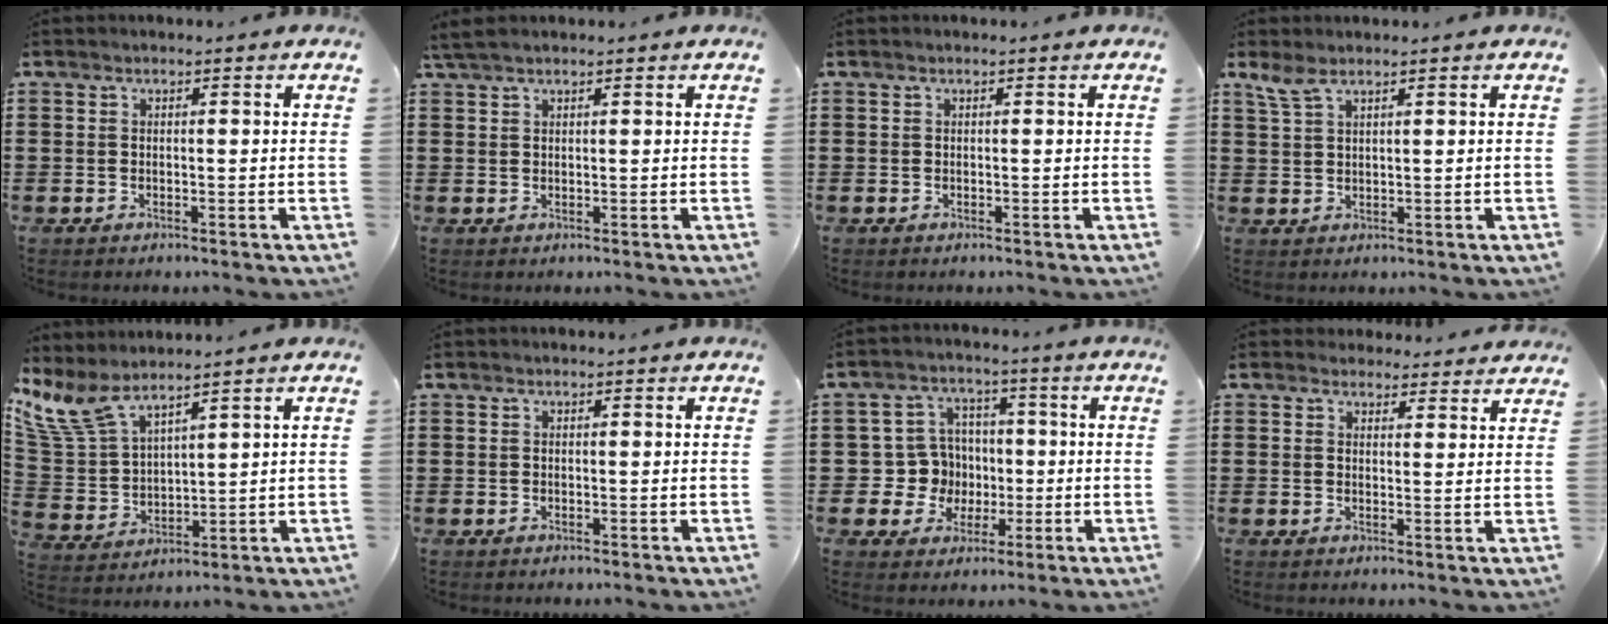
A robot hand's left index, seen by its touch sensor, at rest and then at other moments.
{"total": 1.7, "force": [1.3, 0.1, 1.2], "torque": [-0.024, 0.001, 0.025]}
{"total": 0.0}
{"total": 2.9, "force": [1.9, 0.7, 2.0], "torque": [-0.045, 0.000, 0.037]}
{"total": 7.7, "force": [5.8, 2.5, 4.4], "torque": [-0.119, -0.029, 0.103]}
{"total": 0.0}
{"total": 7.6, "force": [0.0, 7.5, 1.6], "torque": [-0.071, 0.014, 0.009]}
{"total": 2.9, "force": [2.7, 1.1, 0.2], "torque": [-0.004, -0.006, 0.049]}